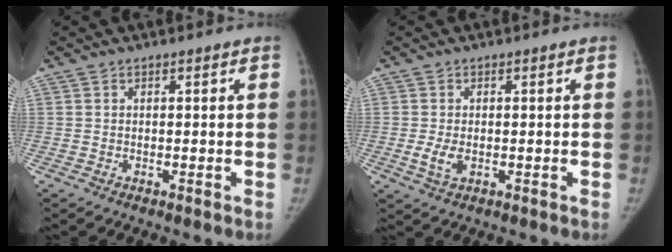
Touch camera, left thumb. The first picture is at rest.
{"total": 3.5, "force": [-0.6, 2.1, 2.7], "torque": [-0.059, -0.006, -0.009]}